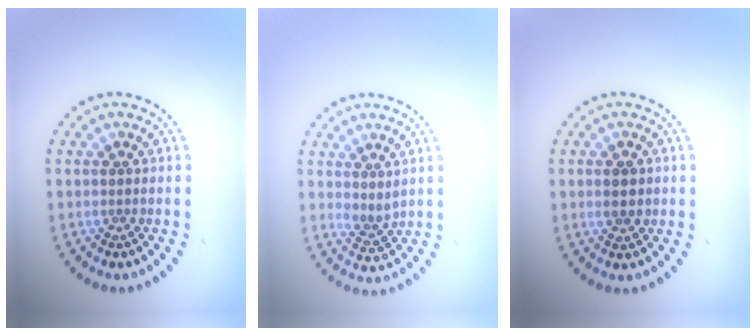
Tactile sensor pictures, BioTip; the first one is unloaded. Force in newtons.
{"total": 1.4, "press": 1.2, "slide": 0.8}
{"total": 1.8, "press": 1.8, "slide": 0.1}